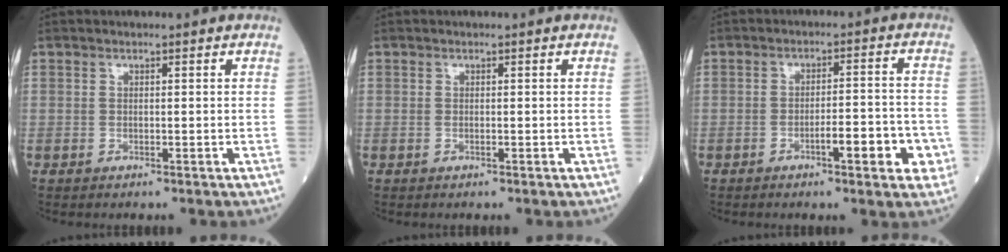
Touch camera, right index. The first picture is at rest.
{"total": 0.0}
{"total": 6.8, "force": [-2.9, 1.4, 6.0], "torque": [-0.074, 0.008, -0.036]}